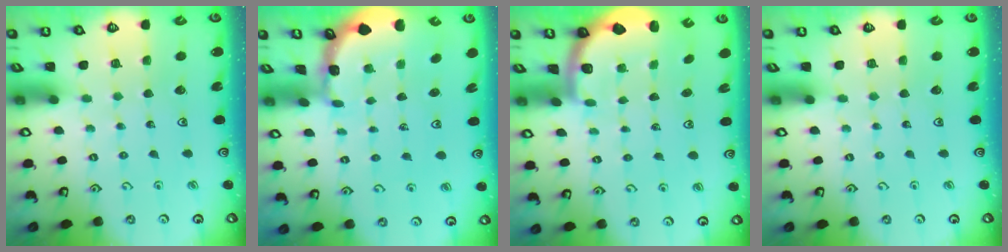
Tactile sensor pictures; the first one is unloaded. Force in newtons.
{"total": 1.0, "press": 1.0, "slide": 0.0}
{"total": 1.9, "press": 1.8, "slide": 0.5}
{"total": 0.0}